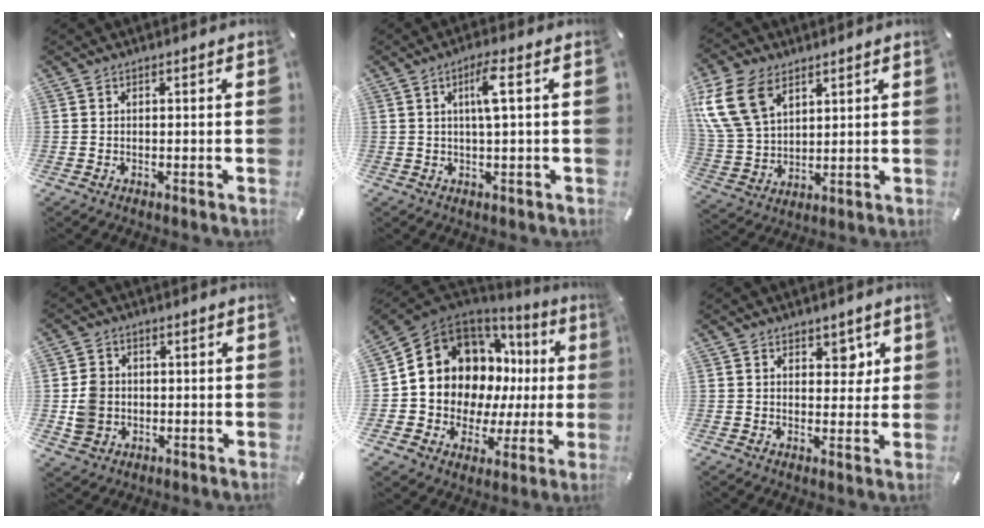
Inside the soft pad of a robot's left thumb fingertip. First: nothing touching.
{"total": 5.8, "force": [1.1, 0.5, 5.6], "torque": [-0.103, -0.003, 0.013]}
{"total": 13.8, "force": [6.5, 9.5, 7.6], "torque": [-0.205, -0.011, 0.122]}
{"total": 6.7, "force": [-0.5, 6.2, 2.3], "torque": [-0.054, 0.014, -0.004]}
{"total": 13.7, "force": [4.1, 11.7, 5.9], "torque": [-0.104, -0.049, 0.091]}
{"total": 4.6, "force": [2.2, 3.1, 2.5], "torque": [-0.010, -0.011, 0.027]}